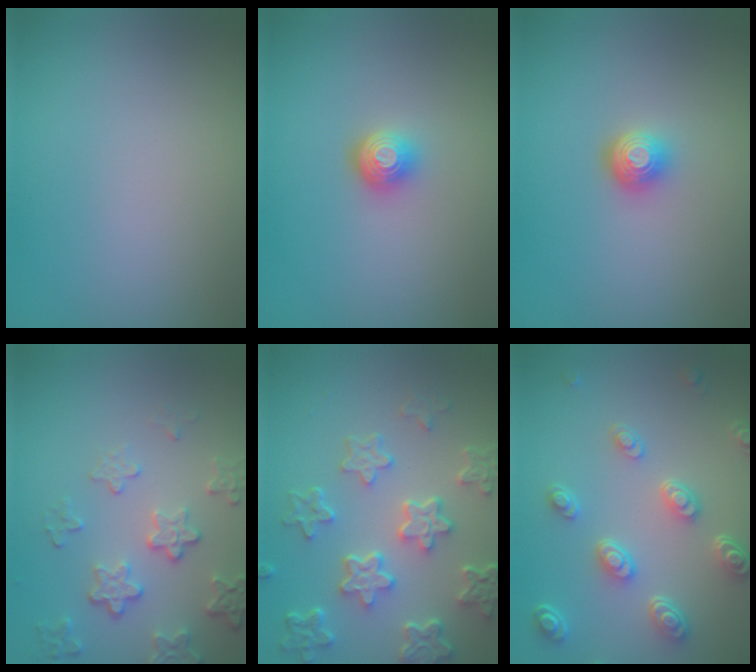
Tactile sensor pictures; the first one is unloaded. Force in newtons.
{"total": 2.0, "press": 1.4, "slide": 1.4}
{"total": 1.9, "press": 1.4, "slide": 1.3}
{"total": 4.2, "press": 3.2, "slide": 2.7}
{"total": 6.4, "press": 4.8, "slide": 4.2}
{"total": 4.7, "press": 3.7, "slide": 2.9}